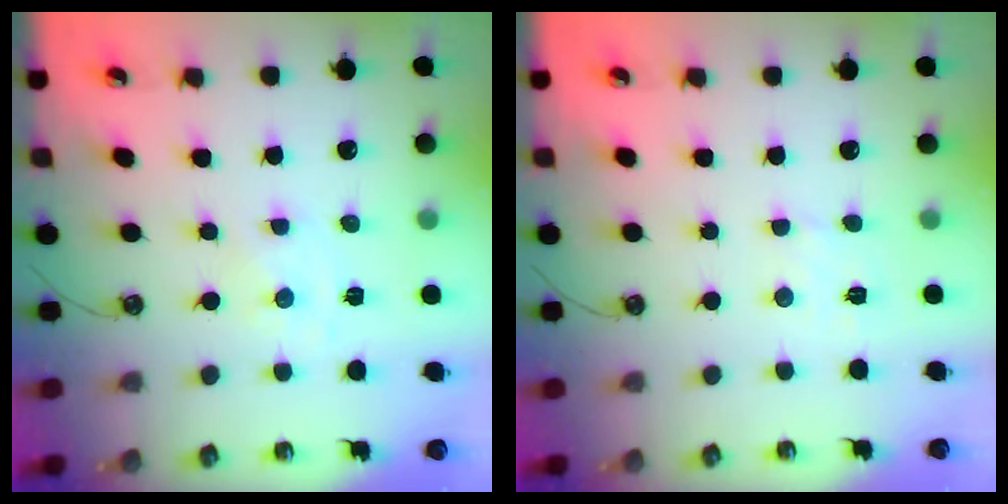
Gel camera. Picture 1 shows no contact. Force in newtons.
{"total": 2.5, "press": 2.5, "slide": 0.4}